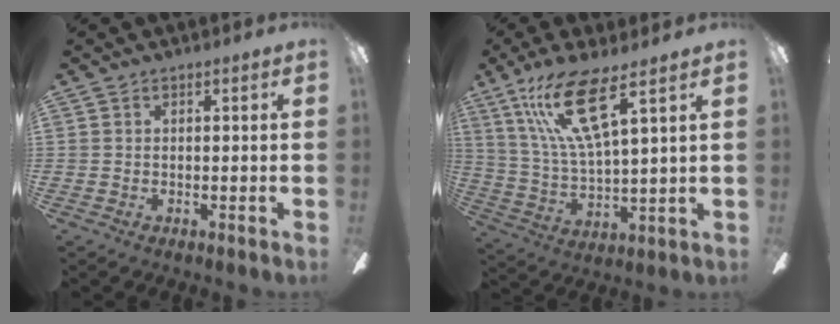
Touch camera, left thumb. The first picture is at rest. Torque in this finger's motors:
{"motor_torque": [0.99, 0.90, 1.69, -0.99, 0.14]}